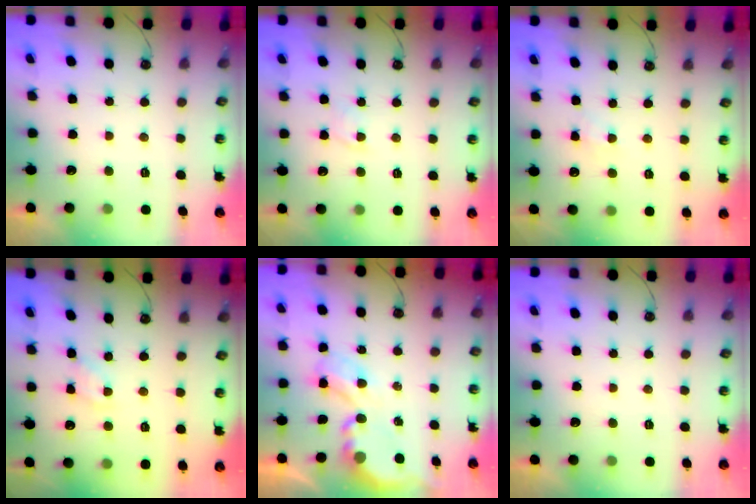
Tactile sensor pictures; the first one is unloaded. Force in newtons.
{"total": 2.8, "press": 2.8, "slide": 0.4}
{"total": 3.4, "press": 3.4, "slide": 0.6}
{"total": 2.7, "press": 2.6, "slide": 0.4}
{"total": 4.5, "press": 4.5, "slide": 0.3}
{"total": 0.0}